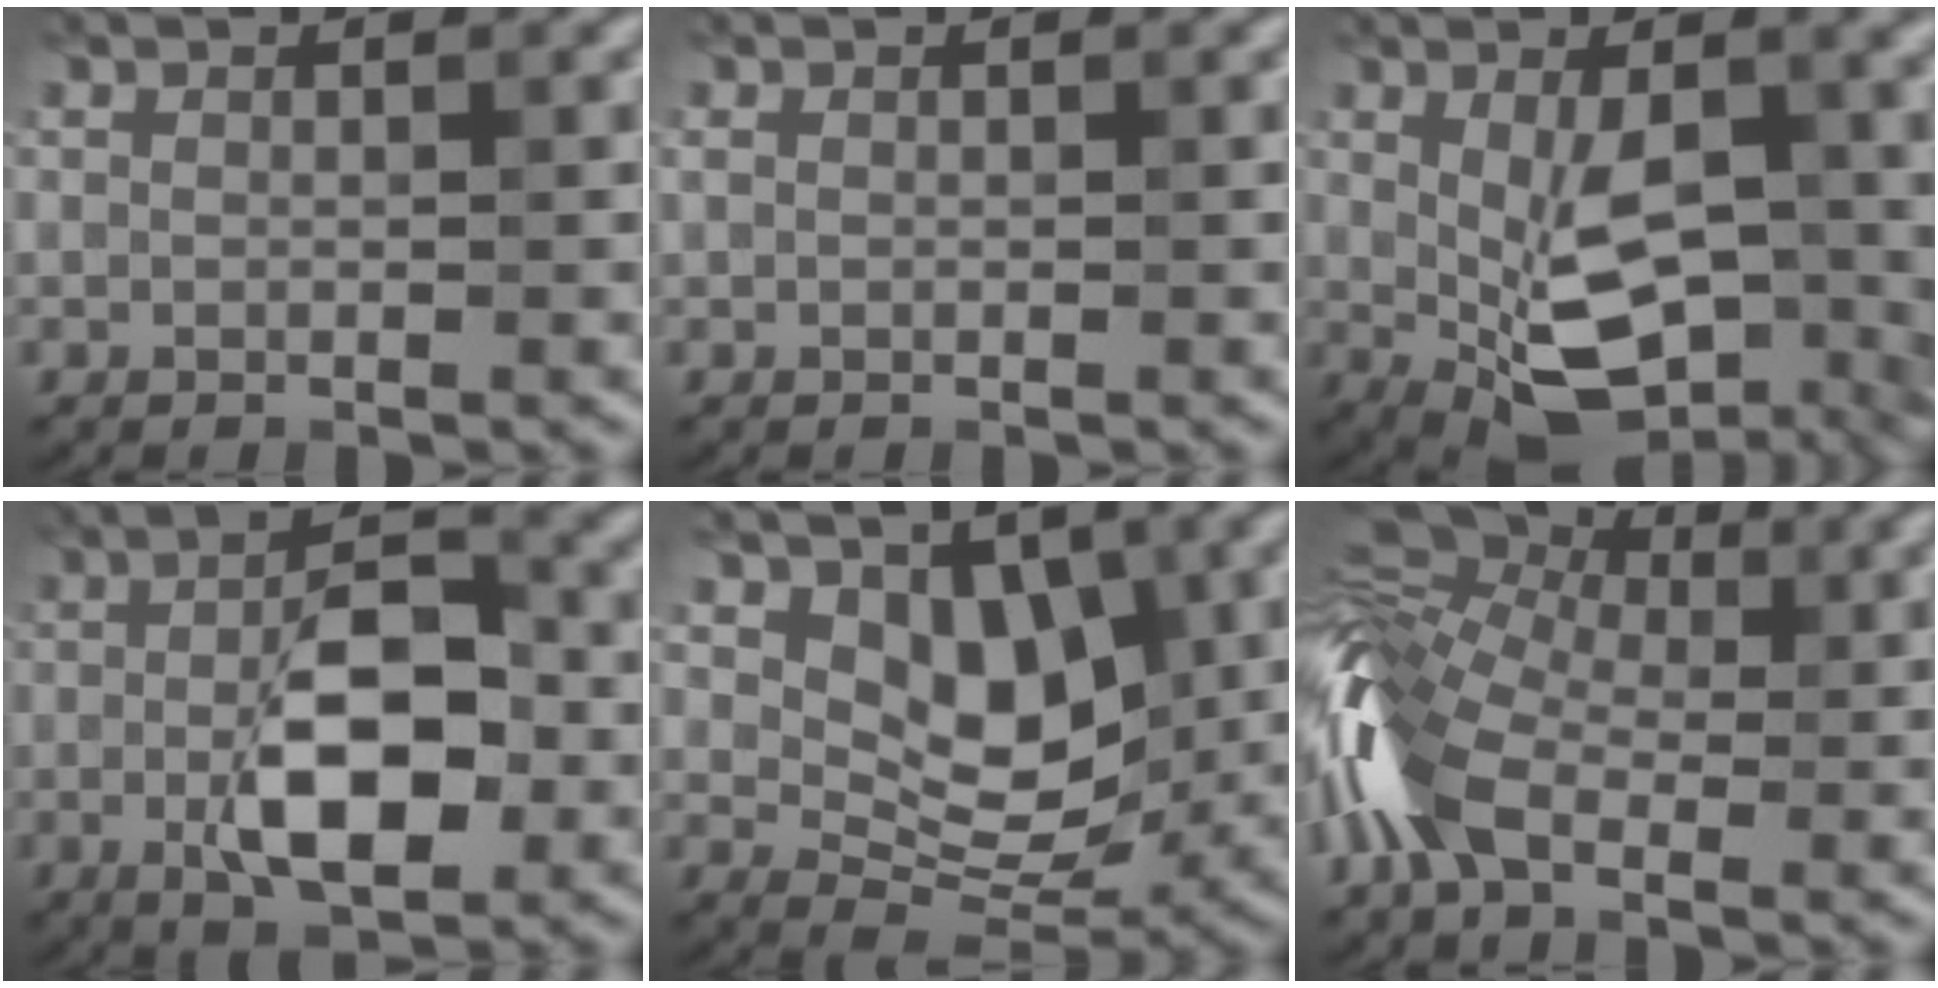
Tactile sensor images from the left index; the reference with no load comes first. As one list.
[{"total": 0.6, "force": [-0.2, -0.1, -0.5], "torque": [0.009, -0.002, -0.003]}, {"total": 9.0, "force": [0.0, 4.7, 7.6], "torque": [-0.121, -0.027, 0.012]}, {"total": 7.1, "force": [-1.9, 3.0, 6.1], "torque": [-0.106, 0.001, -0.037]}, {"total": 4.6, "force": [1.2, 3.4, 2.8], "torque": [-0.031, -0.017, 0.016]}, {"total": 7.7, "force": [-2.2, 4.9, 5.5], "torque": [-0.134, 0.006, -0.068]}]